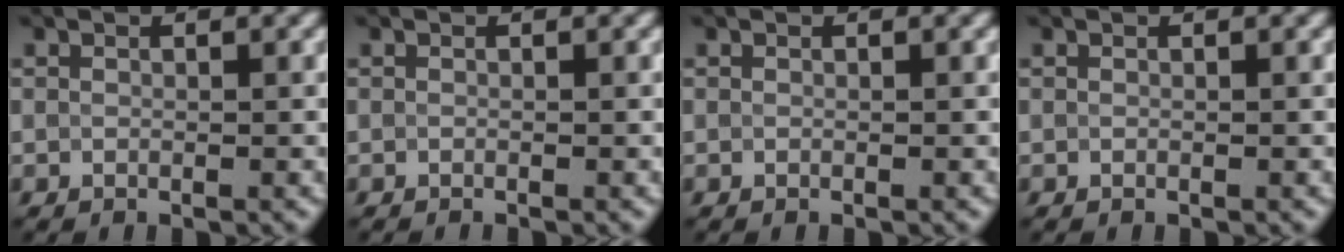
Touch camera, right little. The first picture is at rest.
{"total": 0.0}
{"total": 0.0}
{"total": 0.0}